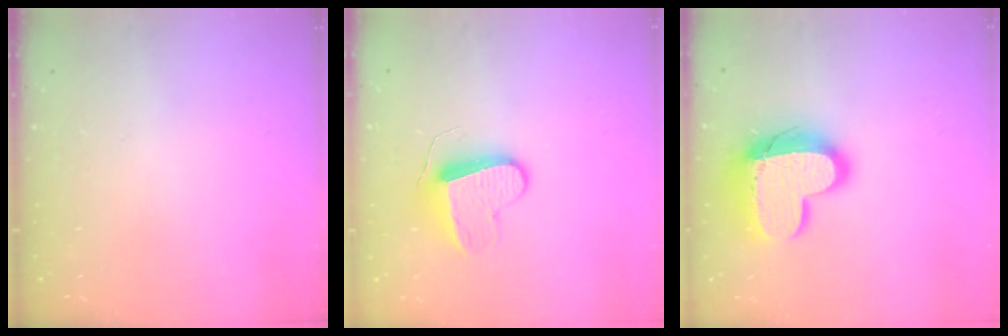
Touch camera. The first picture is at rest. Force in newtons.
{"total": 9.3, "press": 9.3, "slide": 0.1}
{"total": 17.4, "press": 17.3, "slide": 1.5}